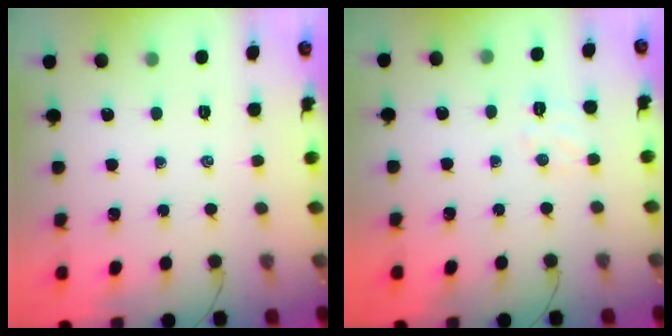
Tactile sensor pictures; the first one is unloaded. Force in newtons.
{"total": 5.2, "press": 5.0, "slide": 1.2}